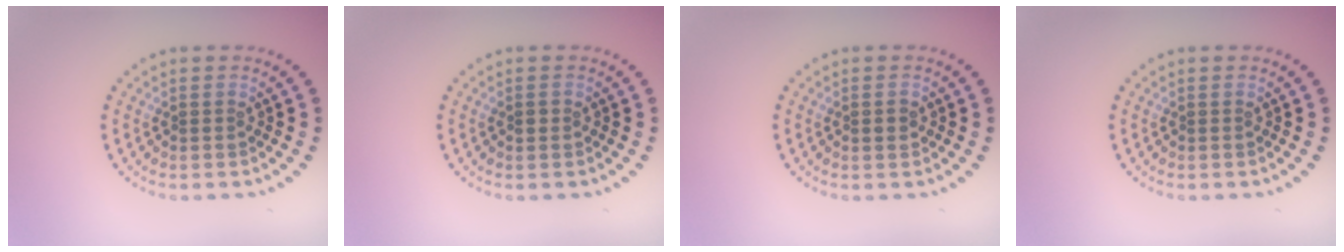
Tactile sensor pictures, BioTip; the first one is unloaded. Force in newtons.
{"total": 0.8, "press": 0.8, "slide": 0.1}
{"total": 1.2, "press": 1.1, "slide": 0.2}
{"total": 0.0}